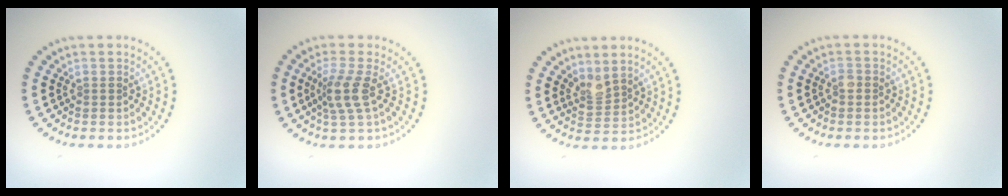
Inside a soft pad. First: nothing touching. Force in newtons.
{"total": 2.7, "press": 2.0, "slide": 1.8}
{"total": 2.0, "press": 1.5, "slide": 1.3}
{"total": 0.6, "press": 0.5, "slide": 0.3}